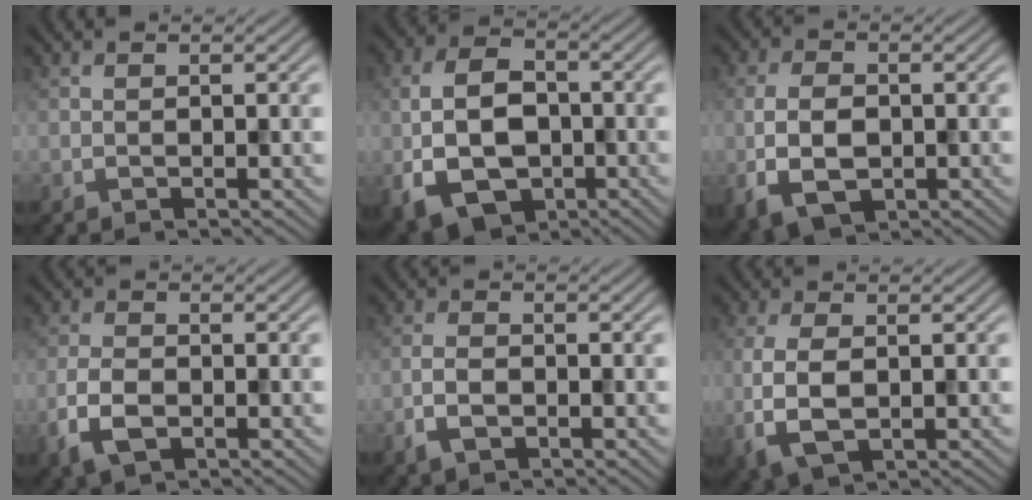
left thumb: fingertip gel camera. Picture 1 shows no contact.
{"total": 10.6, "force": [-2.6, 7.0, 7.5], "torque": [-0.164, -0.011, -0.055]}
{"total": 6.3, "force": [-1.4, 4.0, 4.7], "torque": [-0.107, -0.010, -0.027]}
{"total": 4.6, "force": [-2.0, 2.5, 3.3], "torque": [-0.078, -0.006, -0.044]}
{"total": 3.0, "force": [-1.5, 1.5, 2.1], "torque": [-0.046, -0.002, -0.032]}
{"total": 5.7, "force": [-0.6, 3.1, 4.7], "torque": [-0.124, -0.011, -0.009]}